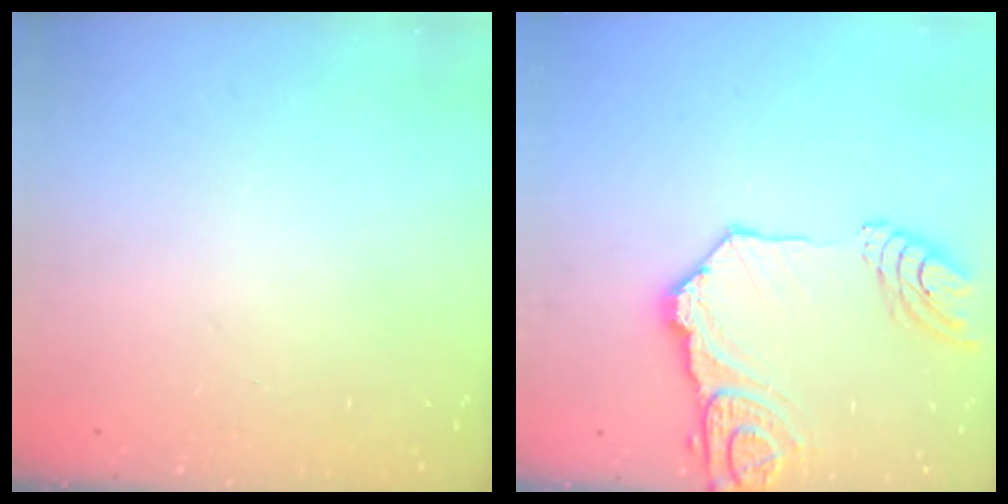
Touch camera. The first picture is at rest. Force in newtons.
{"total": 18.2, "press": 18.1, "slide": 2.0}